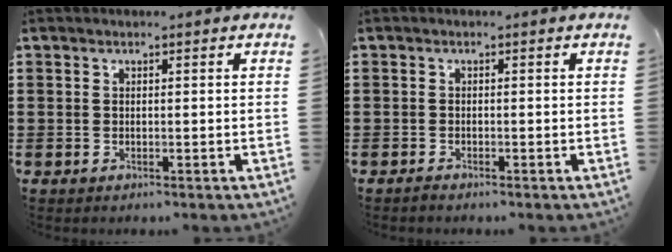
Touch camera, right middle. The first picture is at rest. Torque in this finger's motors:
{"motor_torque": [-0.37, 0.06, 0.03, -0.01]}